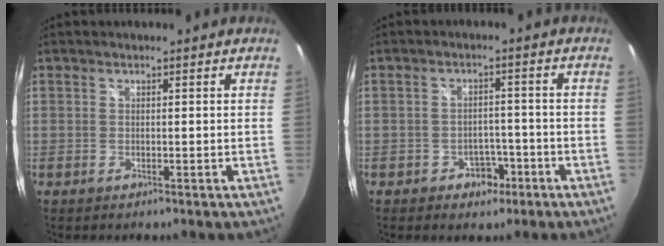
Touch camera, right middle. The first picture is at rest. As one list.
[{"total": 4.3, "force": [-2.4, 3.2, 1.5], "torque": [-0.032, 0.009, -0.027]}]